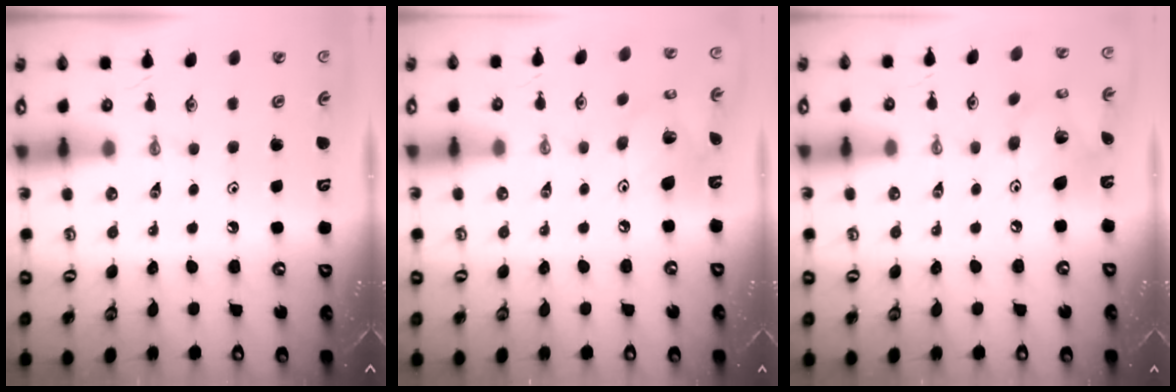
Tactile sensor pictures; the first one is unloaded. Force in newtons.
{"total": 12.5, "press": 12.4, "slide": 1.4}
{"total": 12.1, "press": 12.0, "slide": 1.0}